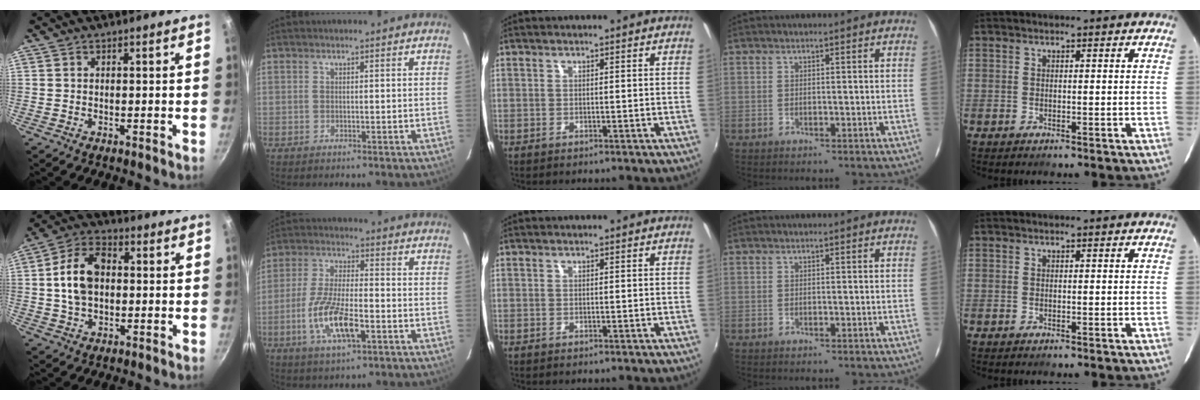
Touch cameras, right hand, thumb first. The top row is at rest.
{"thumb": {"total": 11.2, "force": [0.7, 7.5, 8.2], "torque": [-0.133, 0.023, 0.003]}, "index": {"total": 11.8, "force": [-4.5, 3.5, 10.4], "torque": [-0.216, -0.010, -0.082]}}